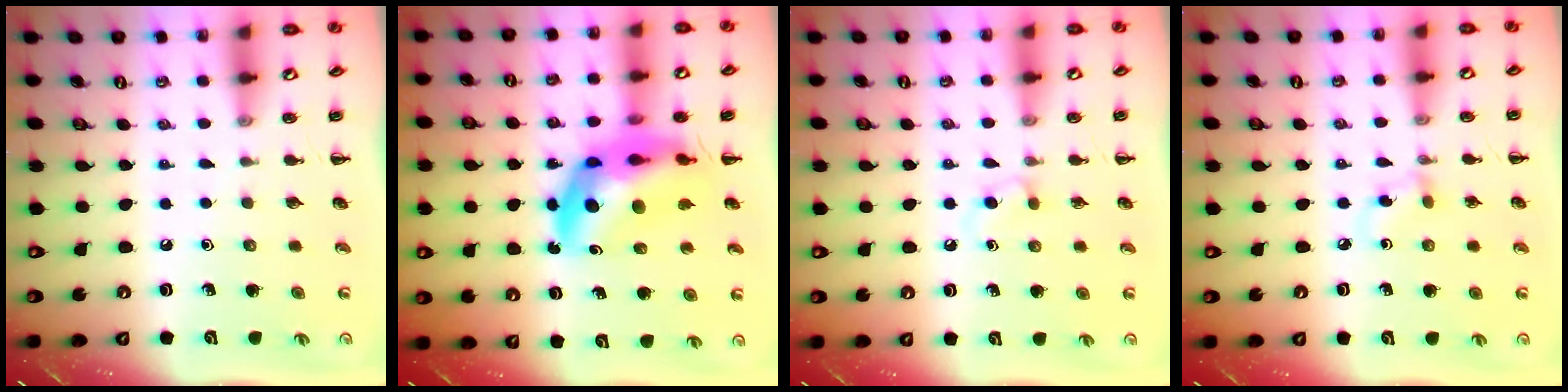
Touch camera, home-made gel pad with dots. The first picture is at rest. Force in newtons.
{"total": 15.9, "press": 15.3, "slide": 4.5}
{"total": 2.9, "press": 2.6, "slide": 1.3}
{"total": 4.9, "press": 4.5, "slide": 1.7}